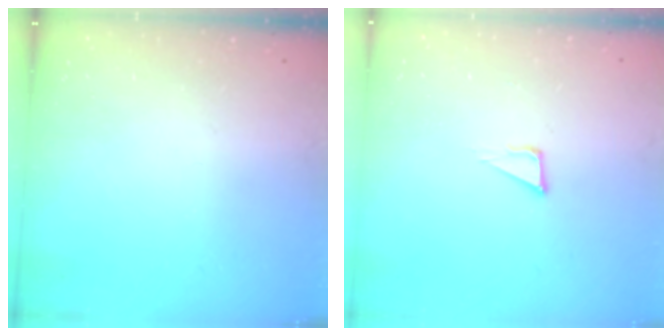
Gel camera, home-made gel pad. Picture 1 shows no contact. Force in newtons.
{"total": 3.6, "press": 3.5, "slide": 0.9}